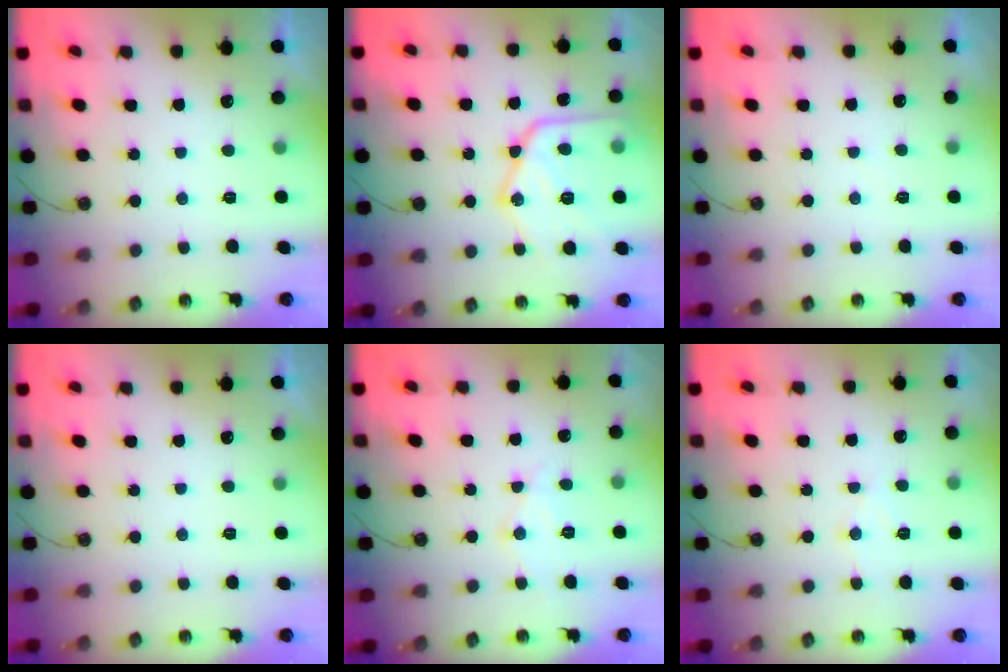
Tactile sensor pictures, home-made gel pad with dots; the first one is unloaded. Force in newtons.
{"total": 21.5, "press": 21.4, "slide": 1.5}
{"total": 1.2, "press": 1.2, "slide": 0.3}
{"total": 0.0}
{"total": 8.8, "press": 8.7, "slide": 0.7}
{"total": 6.2, "press": 6.1, "slide": 0.6}